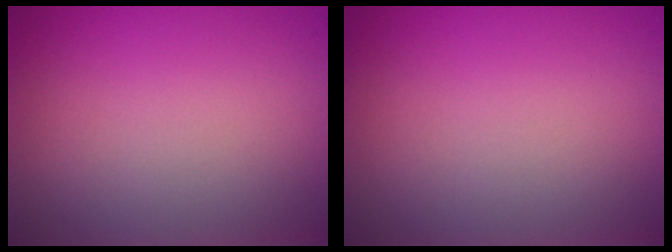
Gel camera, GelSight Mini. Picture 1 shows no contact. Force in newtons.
{"total": 0.0}